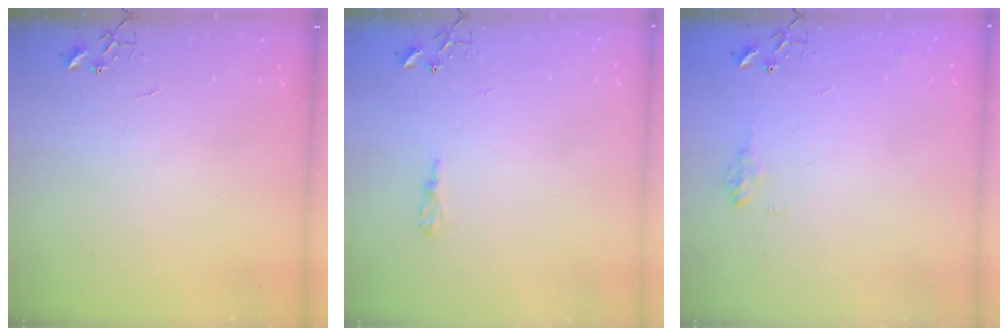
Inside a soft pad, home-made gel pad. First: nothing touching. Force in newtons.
{"total": 4.8, "press": 4.7, "slide": 0.6}
{"total": 7.7, "press": 7.7, "slide": 0.3}